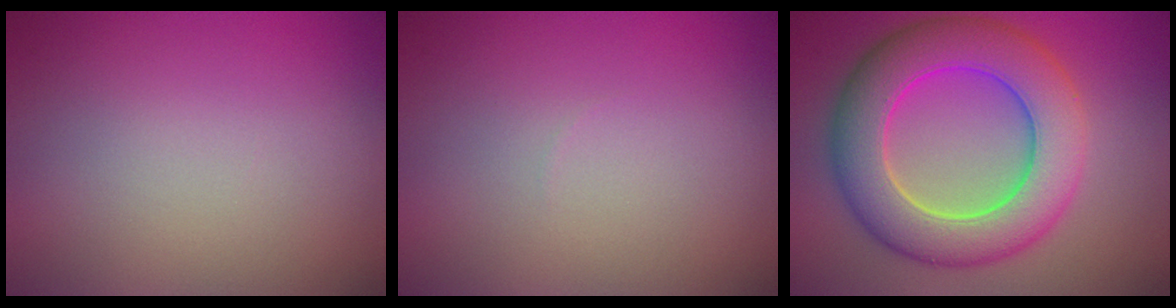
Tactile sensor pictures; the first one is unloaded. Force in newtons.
{"total": 0.0}
{"total": 9.4, "press": 9.4, "slide": 0.4}